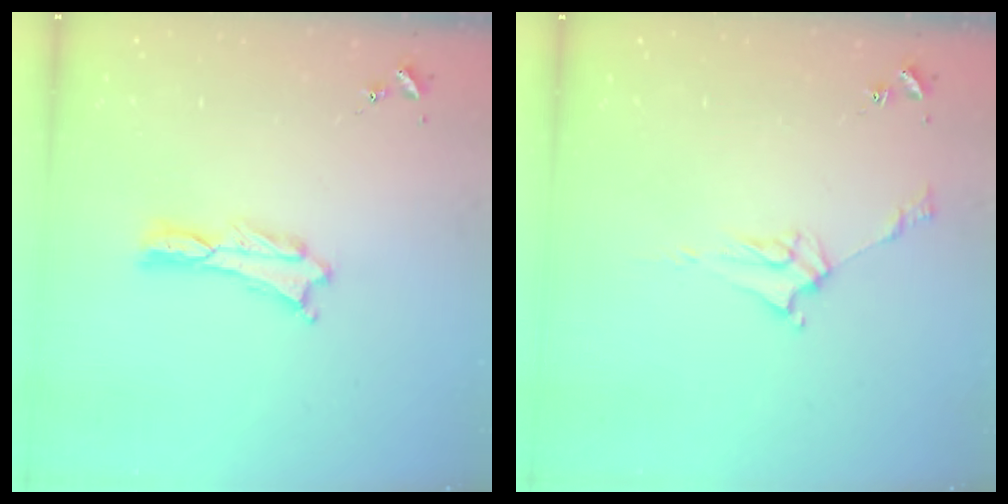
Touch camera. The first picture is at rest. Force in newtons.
{"total": 4.3, "press": 4.3, "slide": 0.5}